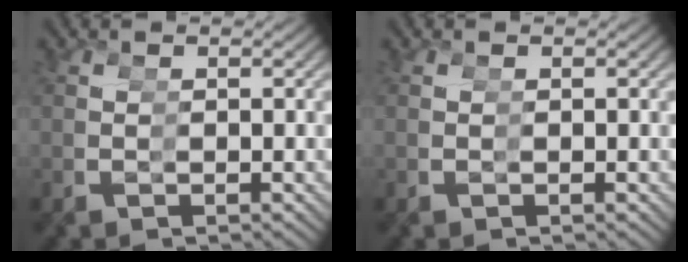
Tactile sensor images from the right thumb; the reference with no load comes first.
{"total": 0.0}